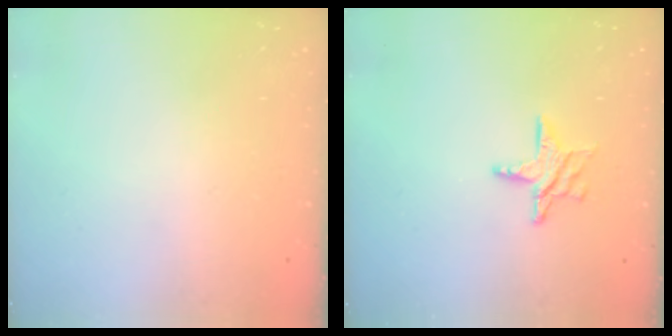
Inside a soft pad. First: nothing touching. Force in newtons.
{"total": 7.4, "press": 7.4, "slide": 0.4}